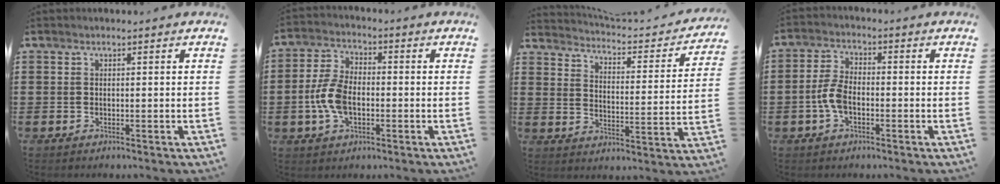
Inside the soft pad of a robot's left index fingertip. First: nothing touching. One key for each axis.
{"total": 7.5, "fx": -1.4, "fy": 4.3, "fz": 5.9, "tx": -0.146, "ty": 0.000, "tz": -0.033}
{"total": 2.6, "fx": 2.5, "fy": -0.1, "fz": 0.6, "tx": -0.032, "ty": -0.026, "tz": 0.032}
{"total": 5.0, "fx": -1.4, "fy": 2.5, "fz": 4.1, "tx": -0.107, "ty": -0.004, "tz": -0.035}